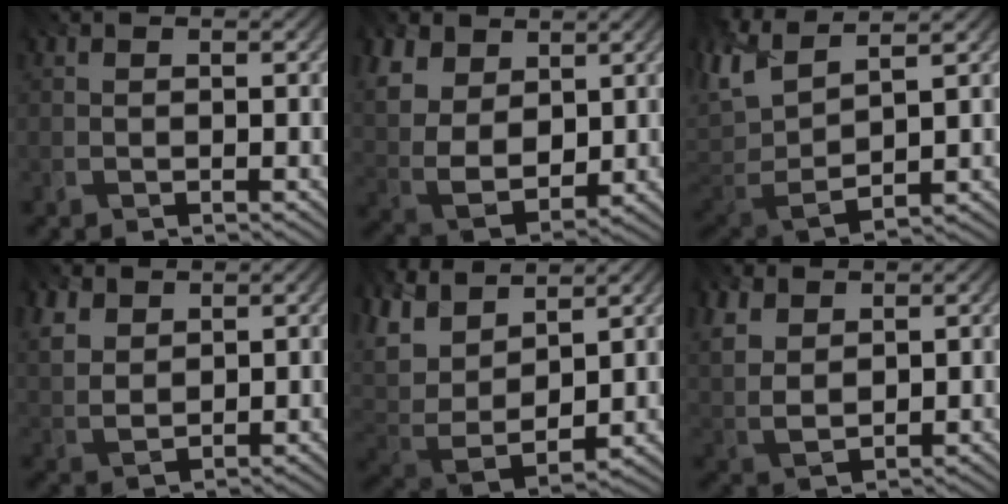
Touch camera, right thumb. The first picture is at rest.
{"total": 11.3, "force": [4.6, 7.5, 7.1], "torque": [-0.208, 0.012, 0.084]}
{"total": 9.3, "force": [2.2, 3.4, 8.4], "torque": [-0.217, 0.001, 0.039]}
{"total": 5.7, "force": [3.6, 3.3, 3.1], "torque": [-0.092, -0.001, 0.076]}
{"total": 10.2, "force": [3.7, 5.7, 7.6], "torque": [-0.198, 0.010, 0.066]}
{"total": 7.0, "force": [4.0, 4.0, 4.1], "torque": [-0.125, 0.006, 0.076]}